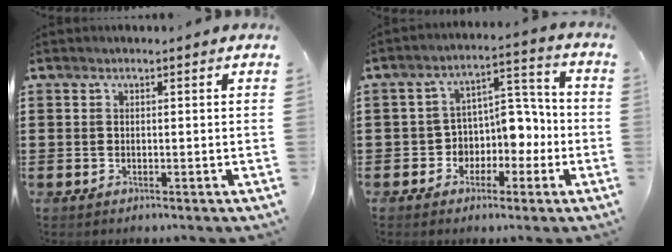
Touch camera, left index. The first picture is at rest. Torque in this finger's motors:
{"motor_torque": [0.71, 0.02, 0.22, 0.05]}